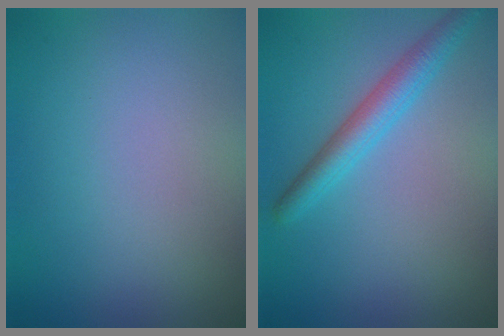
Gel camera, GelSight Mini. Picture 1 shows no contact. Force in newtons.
{"total": 3.1, "press": 3.1, "slide": 0.2}